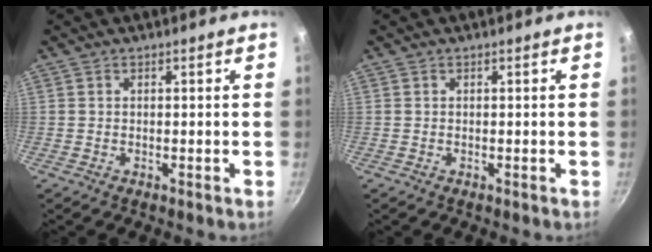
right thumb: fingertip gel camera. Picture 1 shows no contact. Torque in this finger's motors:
{"motor_torque": [0.03, 0.03, -0.04, -0.07, 0.00]}